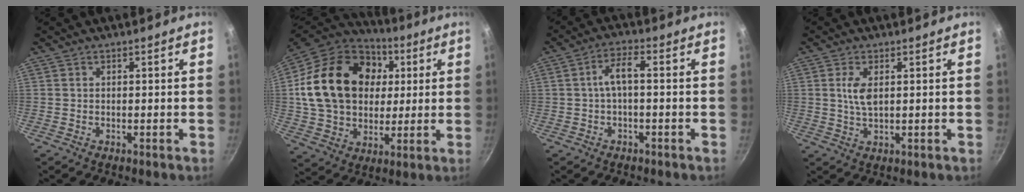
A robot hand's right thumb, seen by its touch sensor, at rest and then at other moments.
{"total": 25.9, "force": [4.7, 19.4, 16.5], "torque": [-0.272, 0.017, 0.085]}
{"total": 4.3, "force": [-0.5, 1.4, 4.1], "torque": [-0.086, 0.025, -0.012]}
{"total": 4.2, "force": [1.0, 2.0, 3.6], "torque": [-0.069, -0.006, 0.019]}